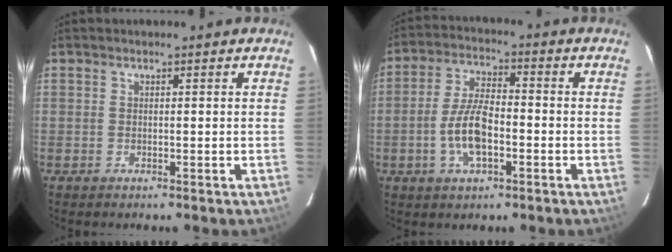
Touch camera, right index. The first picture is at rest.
{"total": 8.9, "force": [-2.7, 3.6, 7.7], "torque": [-0.157, 0.005, -0.050]}